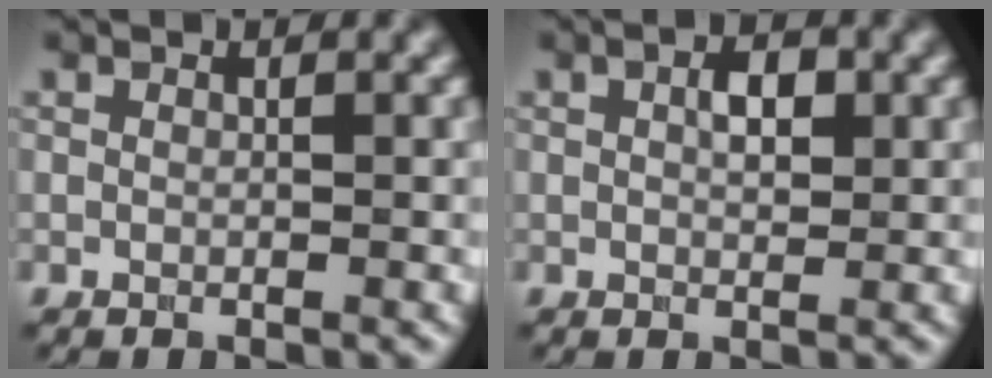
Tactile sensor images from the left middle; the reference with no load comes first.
{"total": 2.0, "force": [0.2, 0.9, 1.7], "torque": [-0.033, 0.007, 0.015]}